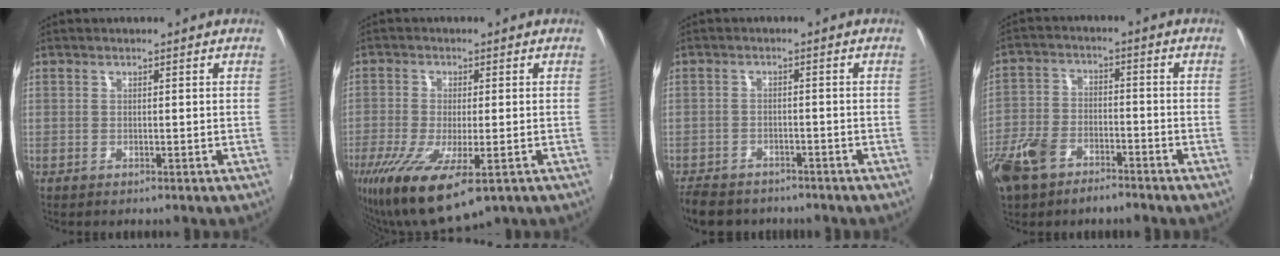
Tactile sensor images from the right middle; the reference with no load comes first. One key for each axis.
{"total": 13.0, "fx": -6.6, "fy": 4.1, "fz": 10.4, "tx": -0.222, "ty": -0.056, "tz": -0.110}
{"total": 9.0, "fx": -7.3, "fy": 4.2, "fz": 3.1, "tx": -0.086, "ty": -0.013, "tz": -0.116}
{"total": 11.3, "fx": -7.5, "fy": 5.9, "fz": 6.1, "tx": -0.152, "ty": -0.007, "tz": -0.142}